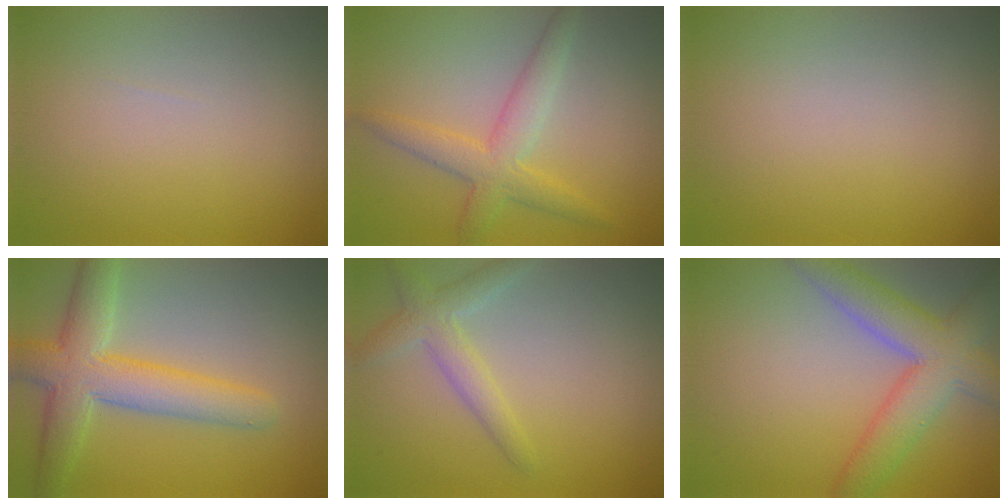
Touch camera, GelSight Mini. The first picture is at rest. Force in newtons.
{"total": 3.9, "press": 3.9, "slide": 0.1}
{"total": 0.0}
{"total": 6.5, "press": 6.5, "slide": 0.2}
{"total": 2.8, "press": 2.8, "slide": 0.1}
{"total": 6.7, "press": 6.7, "slide": 0.3}